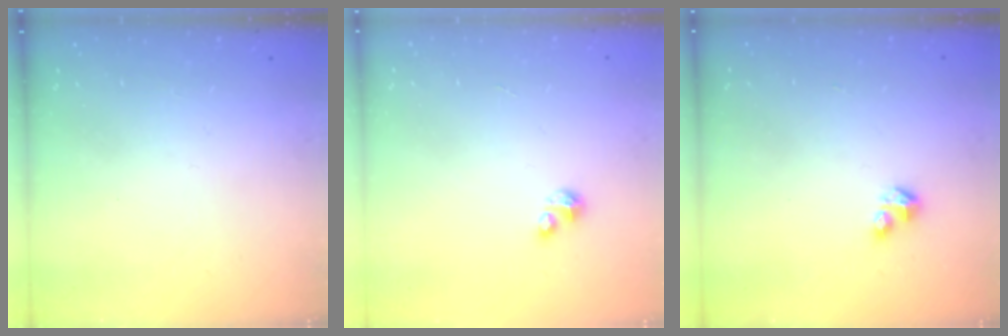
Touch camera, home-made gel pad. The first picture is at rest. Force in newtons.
{"total": 1.7, "press": 1.7, "slide": 0.4}
{"total": 2.9, "press": 2.8, "slide": 0.6}